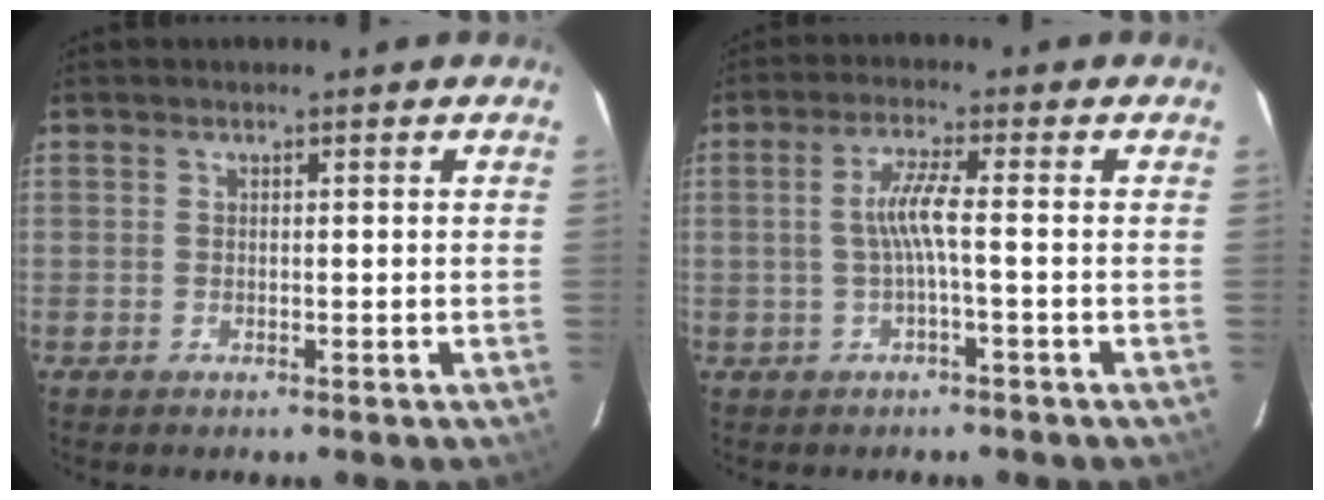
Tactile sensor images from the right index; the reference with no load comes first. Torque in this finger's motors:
{"motor_torque": [0.98, 0.22, 0.45, 0.12]}